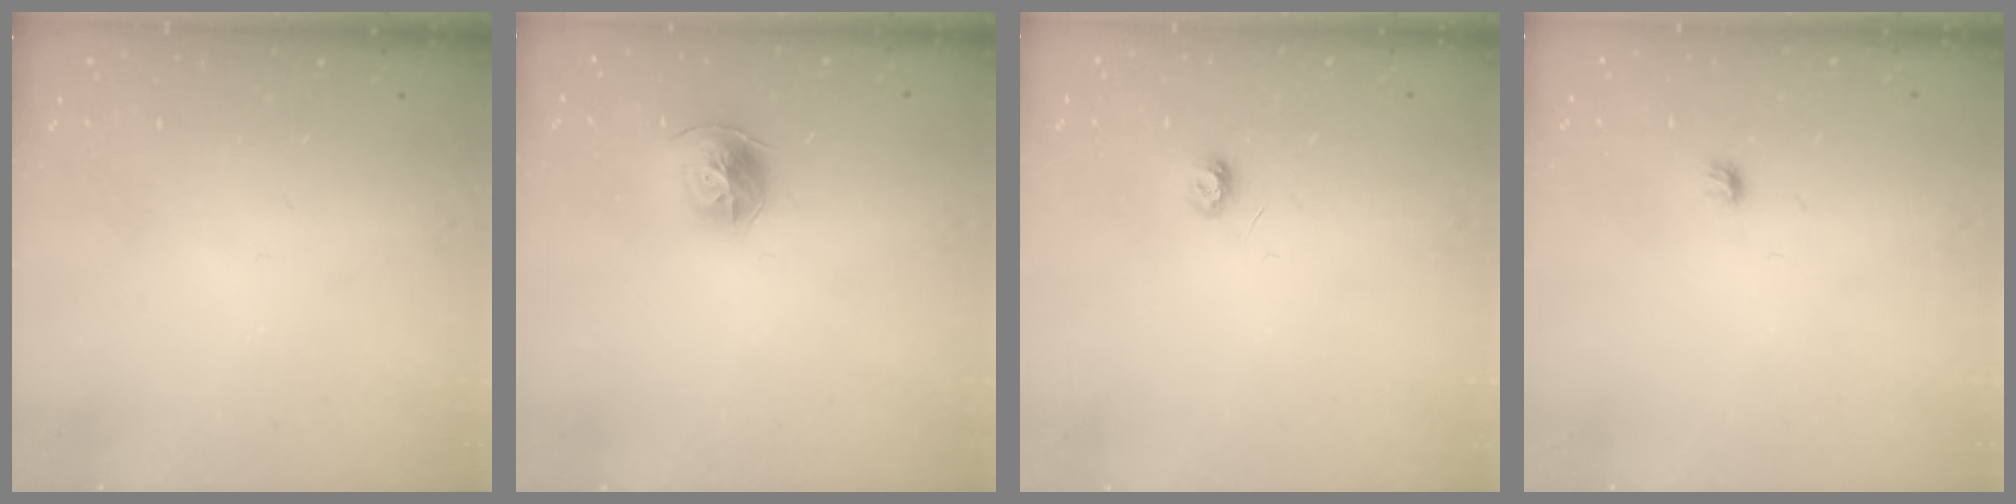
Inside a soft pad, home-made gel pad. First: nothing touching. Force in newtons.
{"total": 10.6, "press": 10.5, "slide": 1.2}
{"total": 4.6, "press": 4.6, "slide": 0.5}
{"total": 3.7, "press": 3.6, "slide": 0.8}